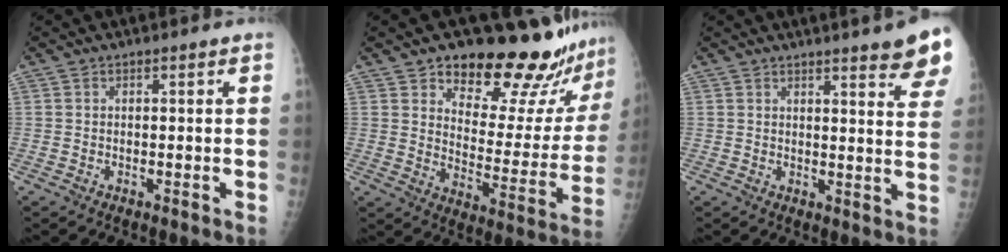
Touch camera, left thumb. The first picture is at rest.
{"total": 21.0, "force": [17.2, 7.0, 9.7], "torque": [-0.074, -0.126, 0.229]}
{"total": 11.9, "force": [9.0, 1.6, 7.6], "torque": [-0.068, -0.040, 0.092]}